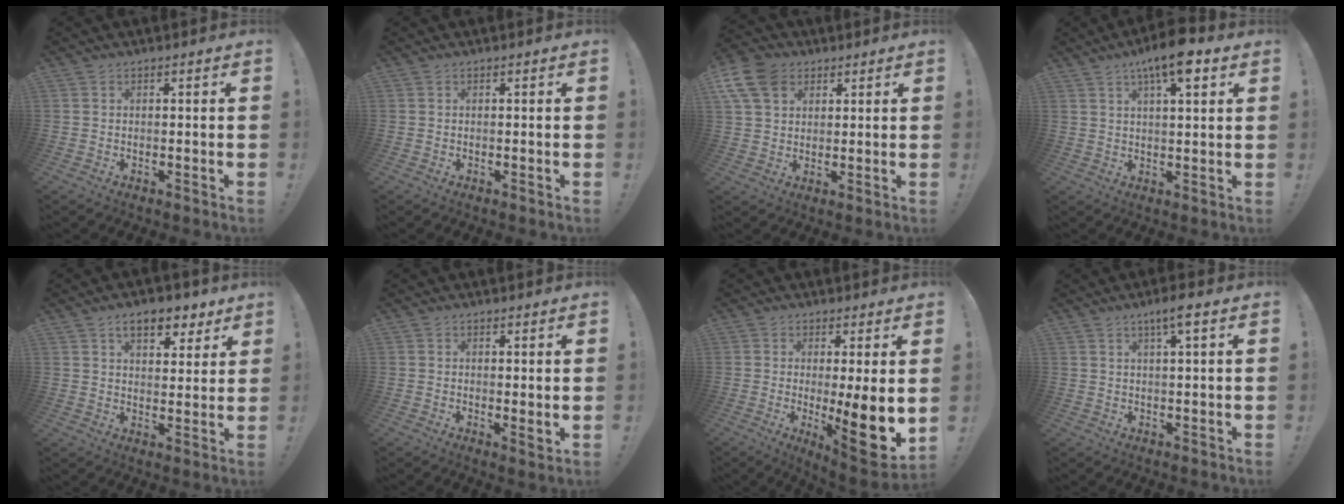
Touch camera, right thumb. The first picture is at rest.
{"total": 0.0}
{"total": 11.3, "force": [5.2, 8.1, 5.9], "torque": [-0.113, -0.018, 0.104]}
{"total": 9.8, "force": [5.1, 3.0, 7.7], "torque": [-0.117, -0.019, 0.084]}
{"total": 9.6, "force": [5.9, 4.8, 5.8], "torque": [-0.076, -0.025, 0.103]}
{"total": 2.0, "force": [1.0, 0.5, 1.7], "torque": [-0.017, -0.006, 0.017]}
{"total": 13.8, "force": [-1.6, 1.8, 13.6], "torque": [-0.168, -0.022, -0.017]}
{"total": 4.7, "force": [2.3, 0.3, 4.1], "torque": [-0.072, -0.003, 0.034]}